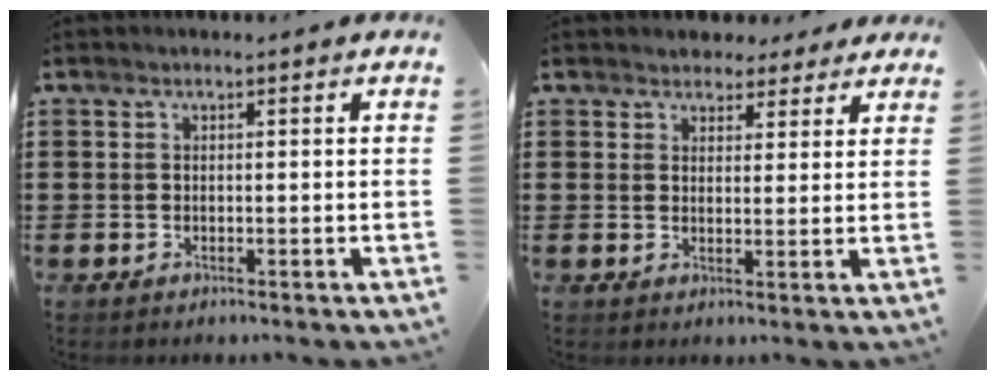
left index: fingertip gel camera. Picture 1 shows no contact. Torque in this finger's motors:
{"motor_torque": [2.14, 0.00, 0.47, 0.01]}